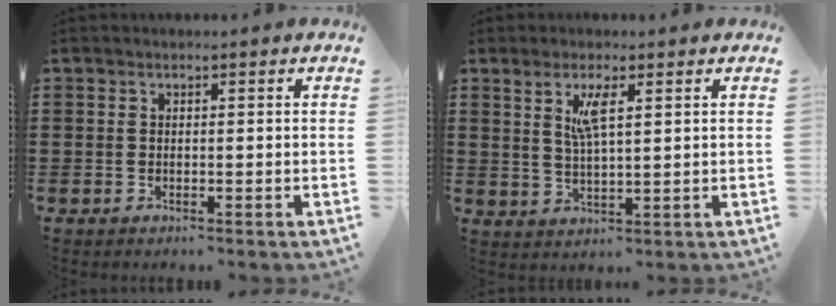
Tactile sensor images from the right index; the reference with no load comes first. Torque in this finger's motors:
{"motor_torque": [0.15, 0.19, 0.30, 0.13]}